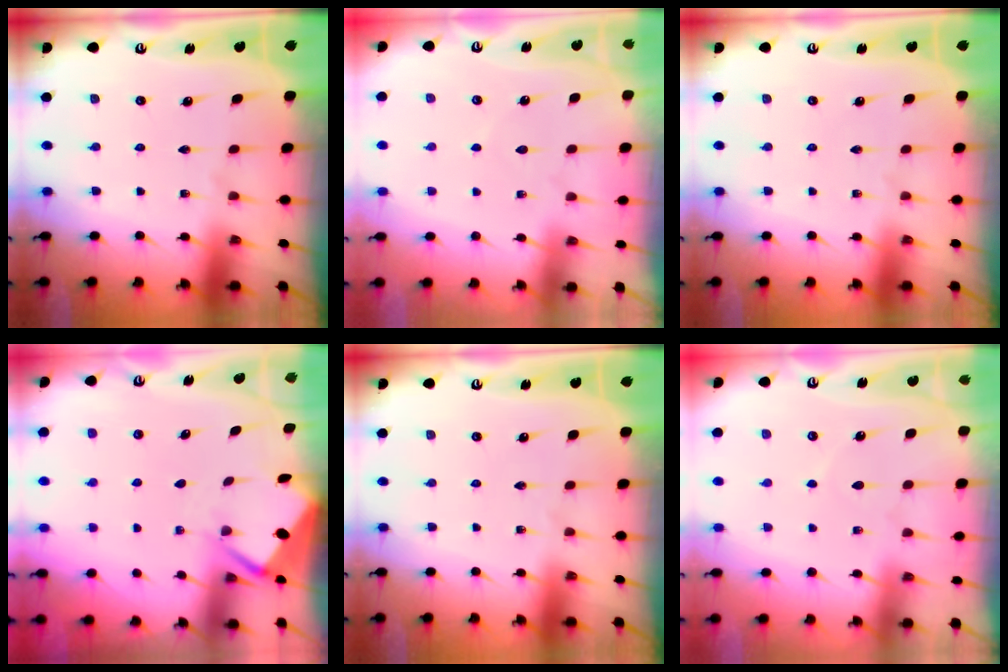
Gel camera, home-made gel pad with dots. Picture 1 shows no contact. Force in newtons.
{"total": 2.3, "press": 2.3, "slide": 0.3}
{"total": 0.0}
{"total": 2.8, "press": 2.8, "slide": 0.3}
{"total": 0.0}
{"total": 6.7, "press": 6.7, "slide": 0.7}